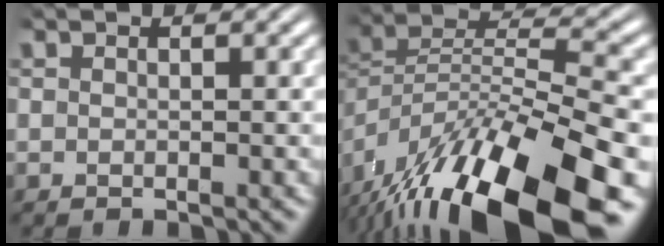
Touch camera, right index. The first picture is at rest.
{"total": 13.5, "force": [-4.6, 7.1, 10.5], "torque": [-0.191, -0.021, -0.060]}